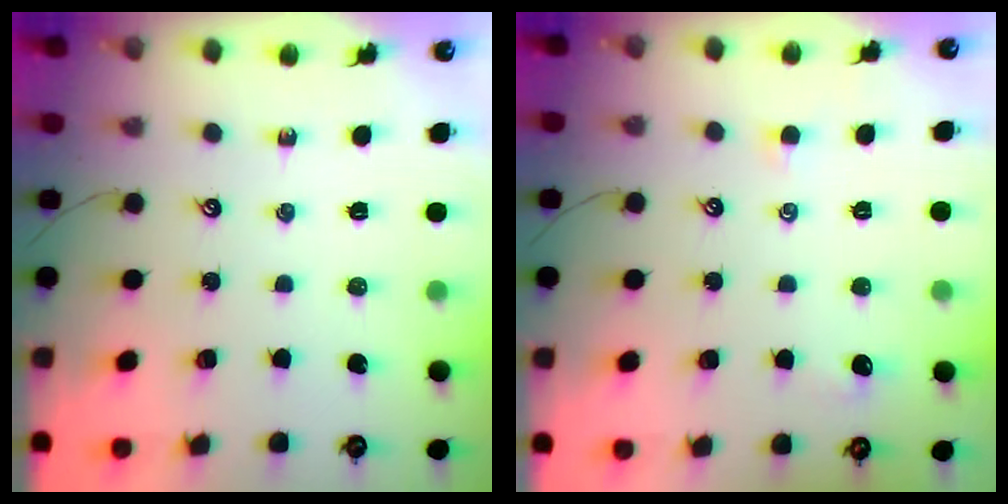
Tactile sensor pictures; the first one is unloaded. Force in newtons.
{"total": 1.8, "press": 1.7, "slide": 0.5}